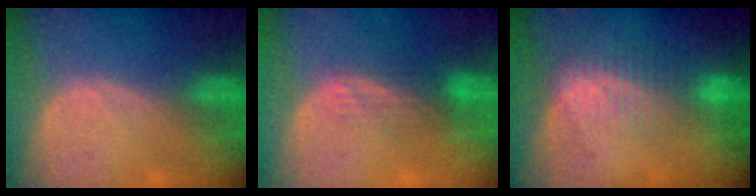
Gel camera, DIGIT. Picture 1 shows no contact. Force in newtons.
{"total": 3.7, "press": 3.1, "slide": 2.0}
{"total": 7.1, "press": 6.1, "slide": 3.7}